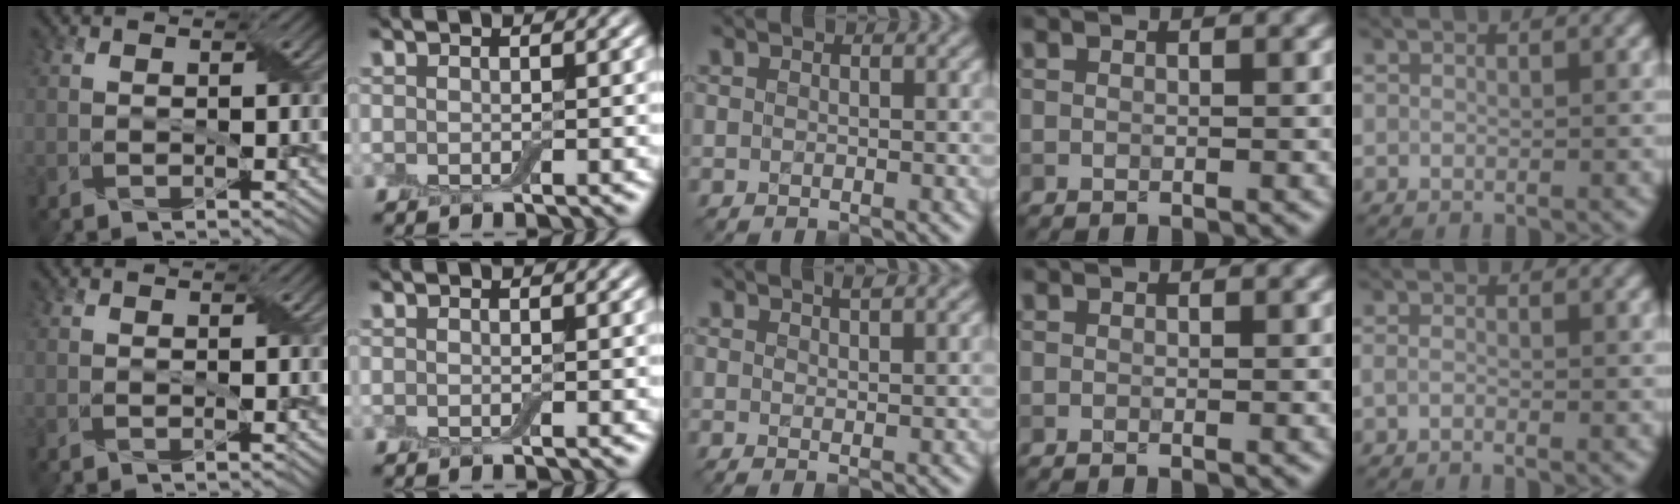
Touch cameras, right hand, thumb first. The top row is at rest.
{"thumb": {"total": 0.5, "force": [0.0, 0.3, 0.4], "torque": [-0.006, -0.001, 0.000]}, "middle": {"total": 1.8, "force": [1.3, 0.4, 1.2], "torque": [-0.007, 0.005, 0.017]}, "little": {"total": 1.2, "force": [-1.1, 0.0, 0.4], "torque": [-0.006, -0.003, -0.016]}}